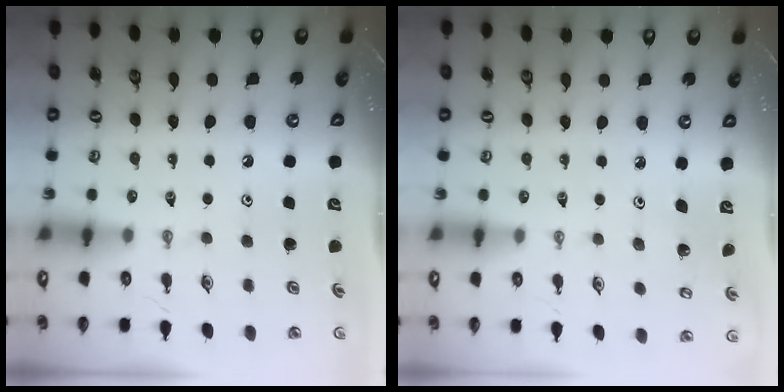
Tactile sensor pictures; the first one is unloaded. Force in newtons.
{"total": 2.3, "press": 2.3, "slide": 0.1}